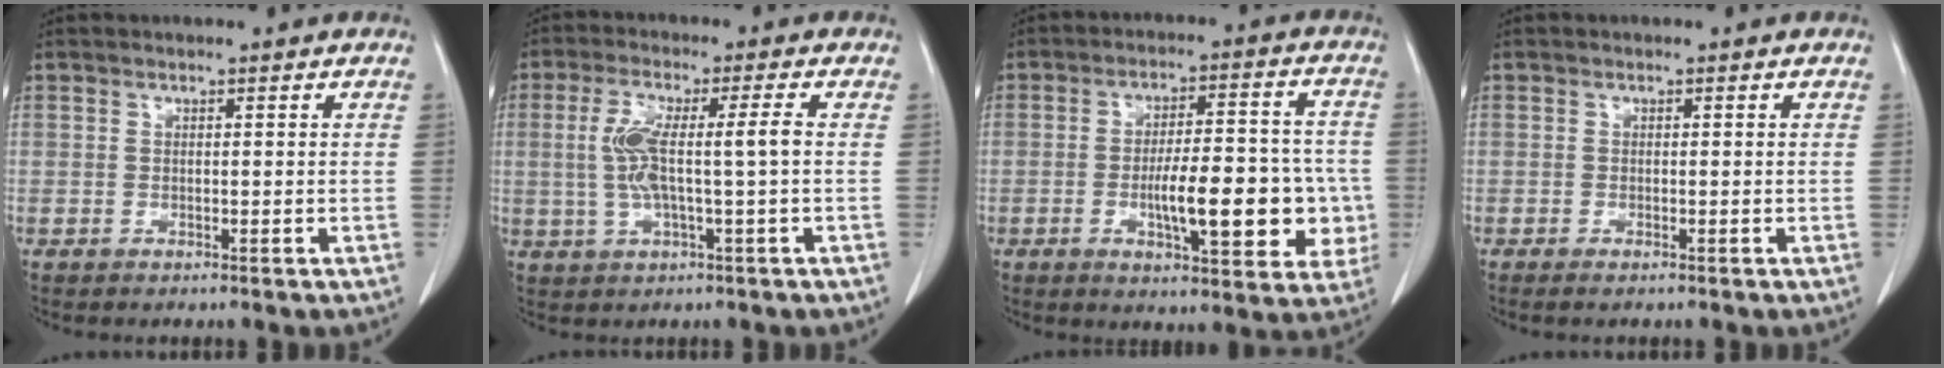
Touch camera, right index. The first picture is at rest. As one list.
[{"total": 7.5, "force": [0.0, 0.5, 7.5], "torque": [-0.158, 0.013, 0.001]}, {"total": 14.6, "force": [-3.3, 4.5, 13.5], "torque": [-0.185, 0.022, -0.041]}, {"total": 0.8, "force": [-0.6, 0.0, 0.6], "torque": [-0.013, -0.002, -0.010]}]